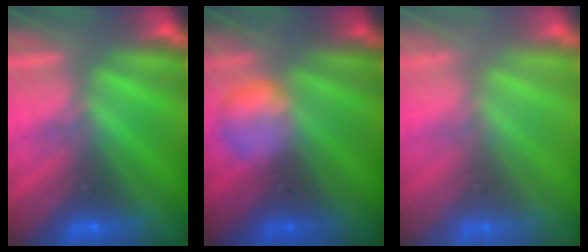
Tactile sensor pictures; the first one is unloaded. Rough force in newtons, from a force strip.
{"total": 2.3}
{"total": 2.8}